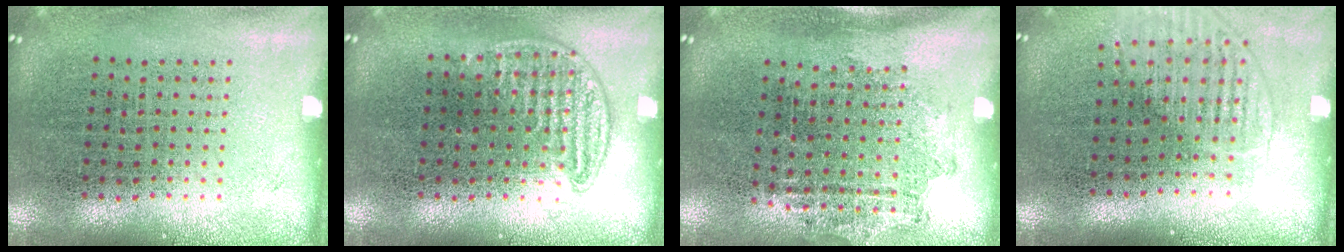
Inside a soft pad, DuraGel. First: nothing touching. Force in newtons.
{"total": 1.0, "press": 0.8, "slide": 0.4}
{"total": 1.3, "press": 1.0, "slide": 0.9}
{"total": 1.3, "press": 1.1, "slide": 0.7}